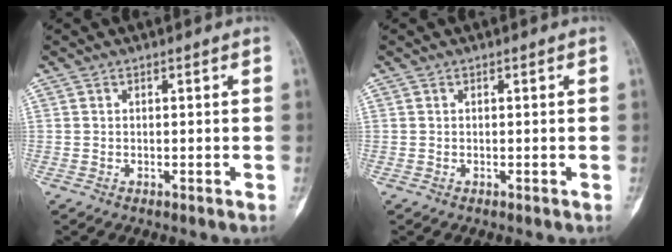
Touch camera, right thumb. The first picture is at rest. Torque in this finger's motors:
{"motor_torque": [0.49, -0.16, 0.15, -0.03, 0.10]}